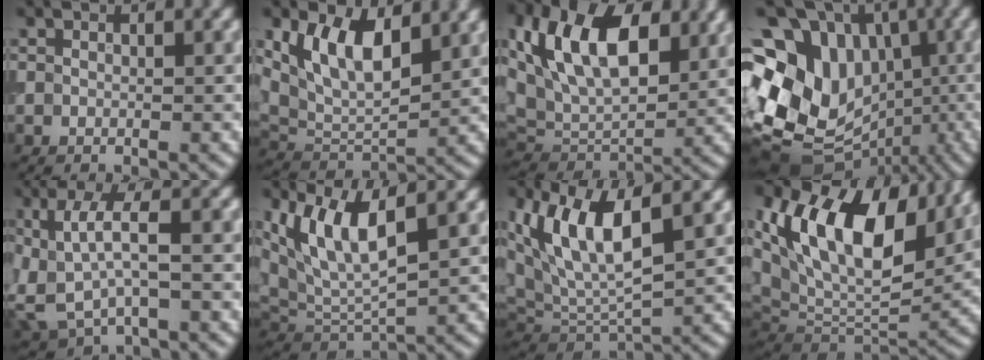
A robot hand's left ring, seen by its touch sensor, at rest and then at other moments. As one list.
[{"total": 7.1, "force": [3.1, 3.6, 5.2], "torque": [-0.099, -0.007, 0.059]}, {"total": 11.3, "force": [4.0, 6.7, 8.2], "torque": [-0.153, 0.004, 0.069]}, {"total": 17.4, "force": [-2.6, 14.5, 9.2], "torque": [-0.180, 0.025, -0.044]}, {"total": 5.3, "force": [0.2, 2.4, 4.7], "torque": [-0.103, -0.007, 0.005]}, {"total": 7.4, "force": [3.6, 2.4, 6.0], "torque": [-0.130, -0.008, 0.069]}, {"total": 9.7, "force": [4.1, 3.4, 8.0], "torque": [-0.170, 0.003, 0.077]}, {"total": 14.8, "force": [6.1, 7.7, 11.0], "torque": [-0.203, 0.017, 0.106]}]